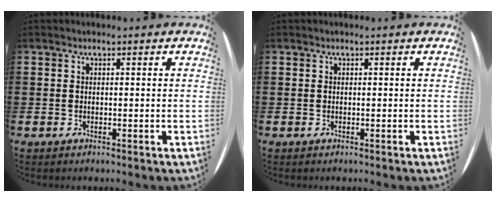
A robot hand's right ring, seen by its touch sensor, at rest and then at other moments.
{"total": 0.0}